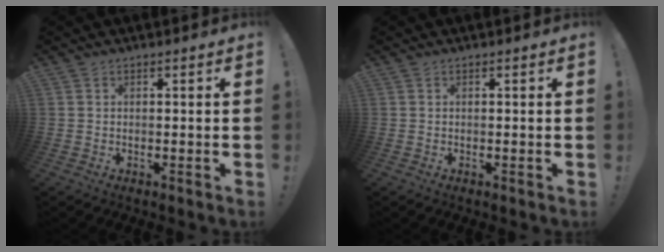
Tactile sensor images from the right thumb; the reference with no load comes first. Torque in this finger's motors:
{"motor_torque": [0.18, 0.05, 0.12, -0.10, 0.00]}